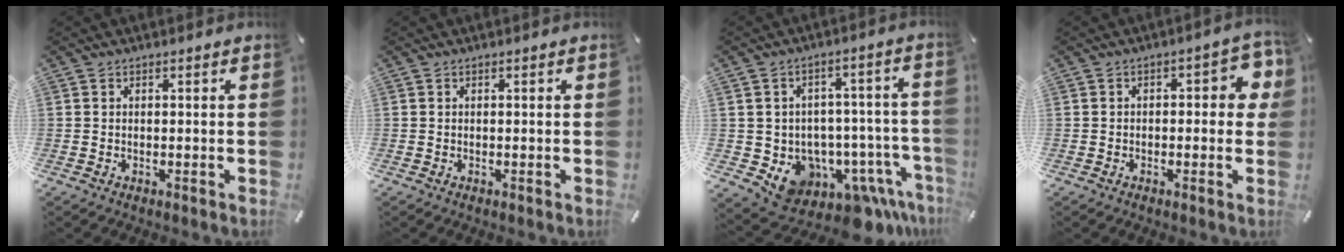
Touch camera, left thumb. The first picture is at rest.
{"total": 0.0}
{"total": 10.2, "force": [-5.0, 7.9, 4.0], "torque": [-0.033, -0.001, -0.071]}
{"total": 6.0, "force": [-0.2, 3.1, 5.2], "torque": [-0.062, 0.005, -0.010]}